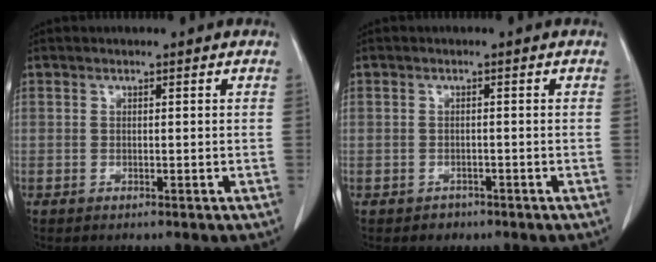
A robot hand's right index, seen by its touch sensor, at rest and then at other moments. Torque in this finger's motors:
{"motor_torque": [-0.80, -0.44, -0.51, -0.16]}